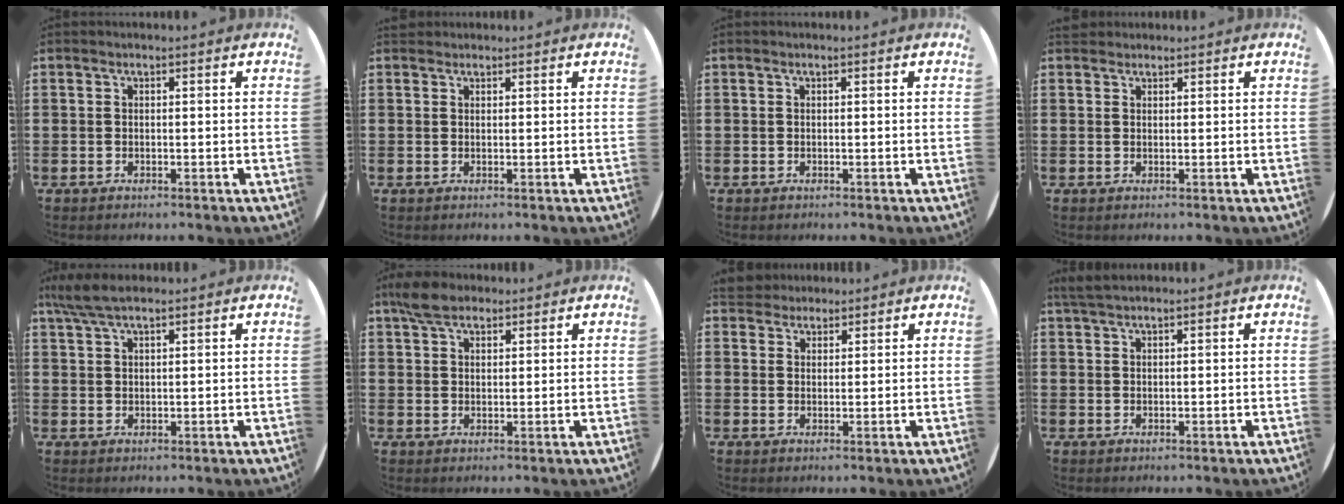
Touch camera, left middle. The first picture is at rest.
{"total": 0.8, "force": [0.7, 0.2, -0.1], "torque": [0.001, 0.004, 0.014]}
{"total": 0.0}
{"total": 1.1, "force": [1.0, 0.4, 0.0], "torque": [-0.001, 0.003, 0.020]}
{"total": 4.4, "force": [3.5, 1.0, 2.6], "torque": [-0.058, 0.001, 0.065]}
{"total": 4.4, "force": [3.5, 2.0, 1.8], "torque": [-0.037, 0.003, 0.065]}
{"total": 3.1, "force": [2.9, 1.2, -0.1], "torque": [0.002, -0.002, 0.055]}
{"total": 2.2, "force": [1.9, 0.3, 0.9], "torque": [-0.021, 0.004, 0.036]}